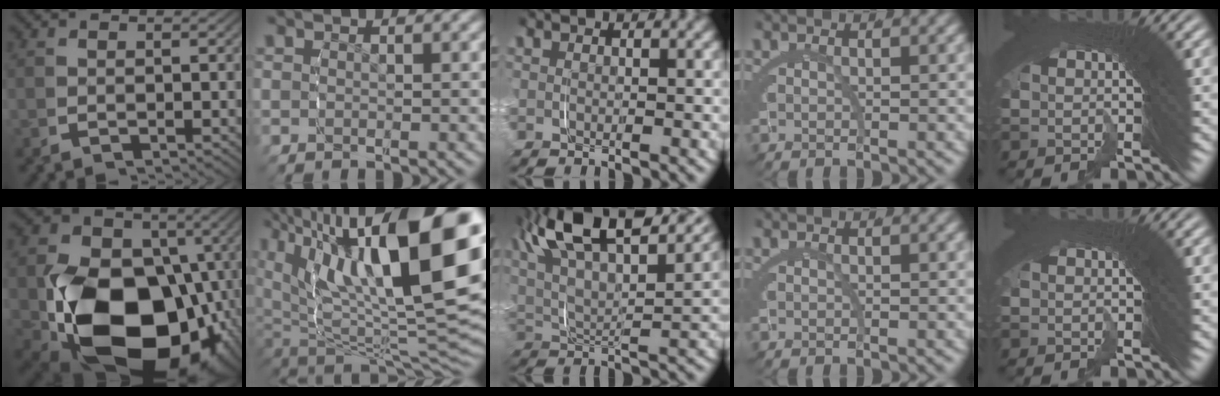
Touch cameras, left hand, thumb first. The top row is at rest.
{"thumb": {"total": 26.4, "force": [-4.4, 18.5, 18.3], "torque": [-0.347, -0.106, -0.025]}, "index": {"total": 20.1, "force": [2.6, 10.8, 16.7], "torque": [-0.251, -0.030, 0.056]}, "middle": {"total": 11.9, "force": [6.7, 5.4, 8.3], "torque": [-0.162, 0.011, 0.101]}}